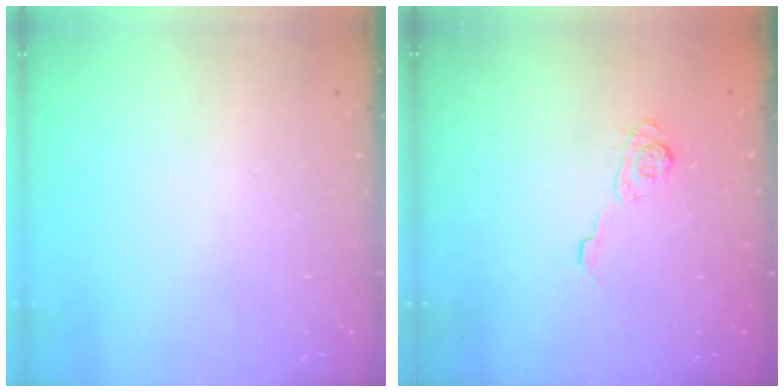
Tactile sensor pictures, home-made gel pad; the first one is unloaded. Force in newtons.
{"total": 4.2, "press": 3.8, "slide": 1.6}